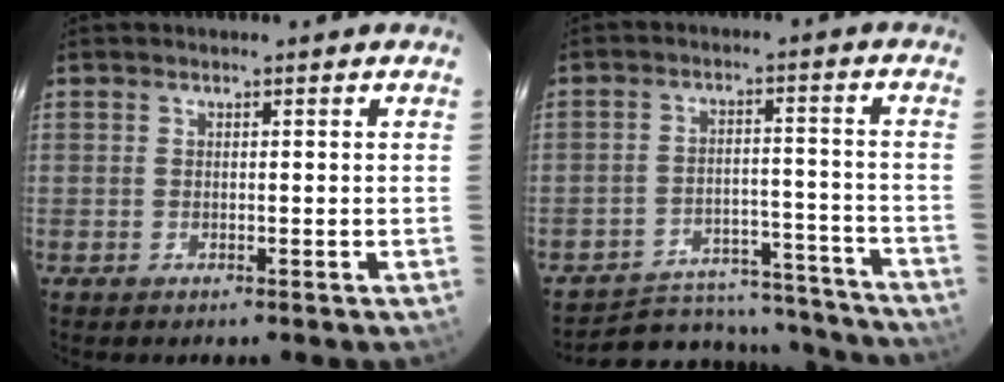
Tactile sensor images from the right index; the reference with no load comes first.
{"total": 19.5, "force": [-17.5, 7.0, 4.8], "torque": [-0.098, 0.038, -0.211]}